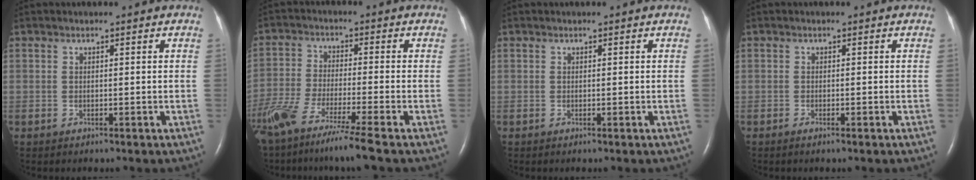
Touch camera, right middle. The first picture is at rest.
{"total": 12.9, "force": [-9.6, -0.9, 8.5], "torque": [-0.161, -0.048, -0.169]}
{"total": 0.0}
{"total": 0.9, "force": [-0.6, 0.0, 0.6], "torque": [-0.015, -0.005, -0.010]}